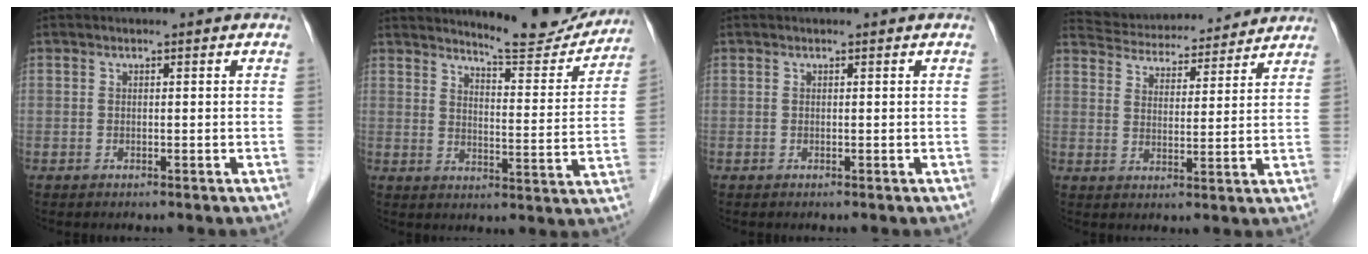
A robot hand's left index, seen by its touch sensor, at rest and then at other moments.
{"total": 12.7, "force": [12.4, 1.0, 2.9], "torque": [-0.037, -0.039, 0.155]}
{"total": 0.0}
{"total": 16.2, "force": [15.4, 3.3, 3.9], "torque": [-0.065, 0.031, 0.223]}